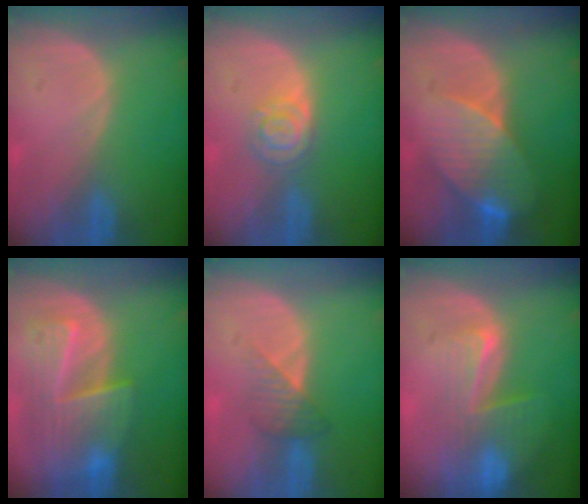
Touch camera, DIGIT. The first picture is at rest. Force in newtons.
{"total": 4.4, "press": 3.9, "slide": 2.0}
{"total": 8.2, "press": 7.6, "slide": 3.1}
{"total": 9.5, "press": 8.4, "slide": 4.4}
{"total": 3.4, "press": 3.2, "slide": 1.1}
{"total": 8.2, "press": 7.1, "slide": 4.0}